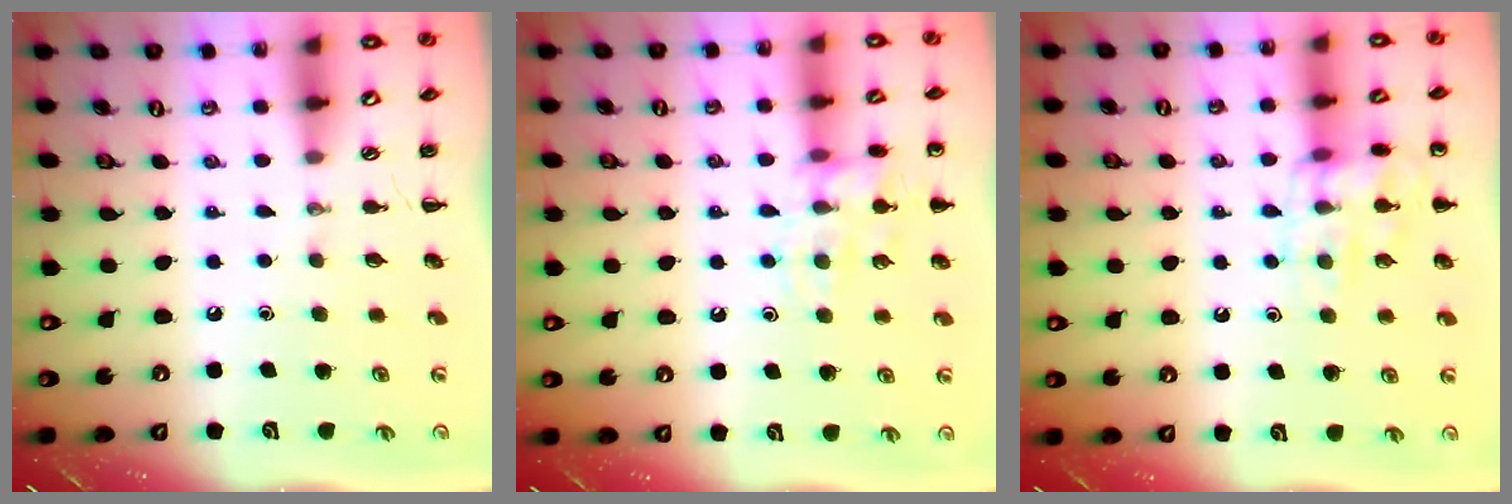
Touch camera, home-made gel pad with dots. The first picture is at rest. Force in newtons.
{"total": 12.1, "press": 12.1, "slide": 0.7}
{"total": 13.3, "press": 13.3, "slide": 1.0}